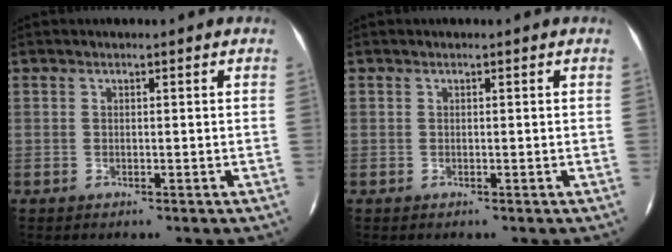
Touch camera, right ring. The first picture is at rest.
{"total": 0.0}